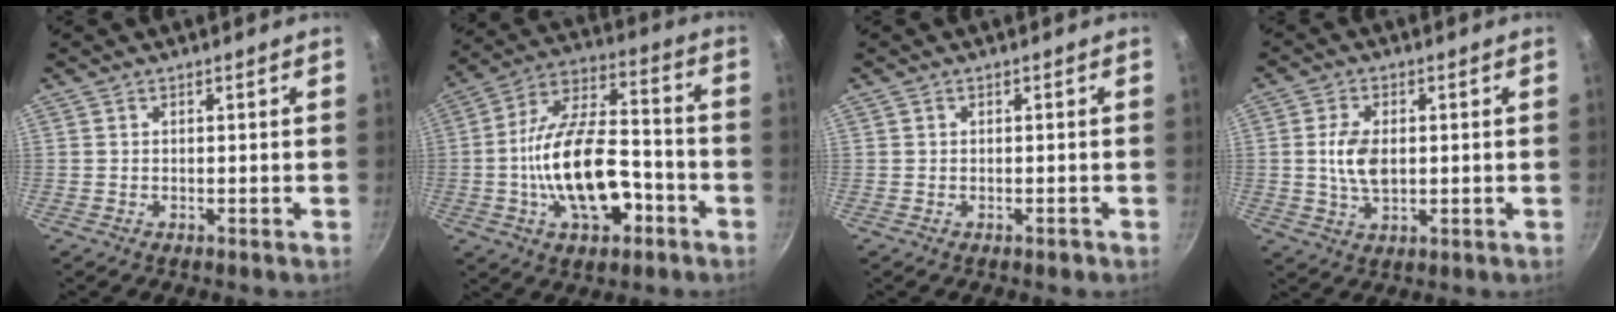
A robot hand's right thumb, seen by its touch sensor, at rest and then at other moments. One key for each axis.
{"total": 19.1, "fx": -5.6, "fy": 10.1, "fz": 15.2, "tx": -0.245, "ty": 0.051, "tz": -0.095}
{"total": 0.7, "fx": -0.5, "fy": 0.4, "fz": 0.4, "tx": -0.002, "ty": 0.007, "tz": -0.005}
{"total": 7.0, "fx": 0.3, "fy": 4.2, "fz": 5.6, "tx": -0.102, "ty": -0.001, "tz": 0.006}